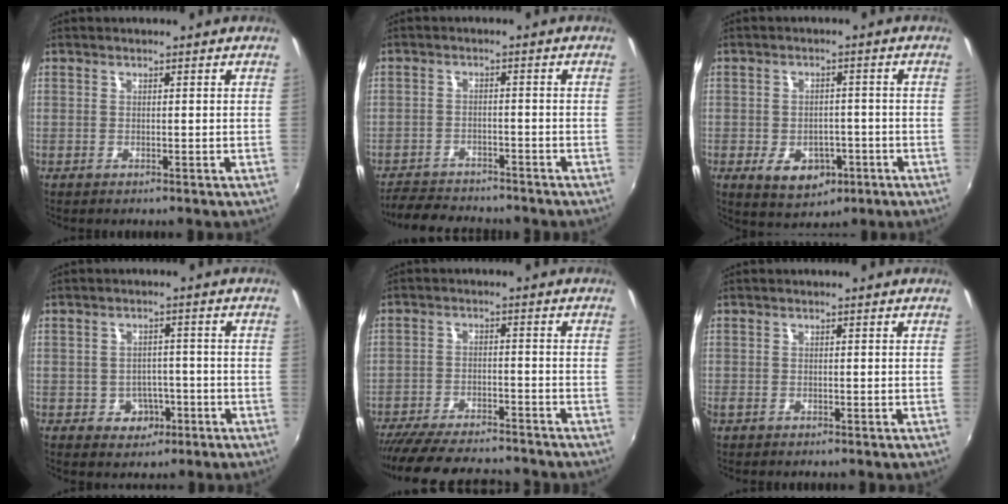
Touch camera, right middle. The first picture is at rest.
{"total": 7.8, "force": [-7.2, 2.6, 1.8], "torque": [-0.064, 0.001, -0.114]}
{"total": 8.0, "force": [-3.5, 5.6, 4.6], "torque": [-0.096, -0.006, -0.043]}
{"total": 4.9, "force": [-2.0, 4.2, 1.4], "torque": [-0.037, 0.007, -0.017]}
{"total": 16.6, "force": [-14.7, 3.8, 6.9], "torque": [-0.146, -0.023, -0.223]}
{"total": 1.1, "force": [-0.7, 0.8, 0.4], "torque": [-0.009, -0.003, -0.014]}